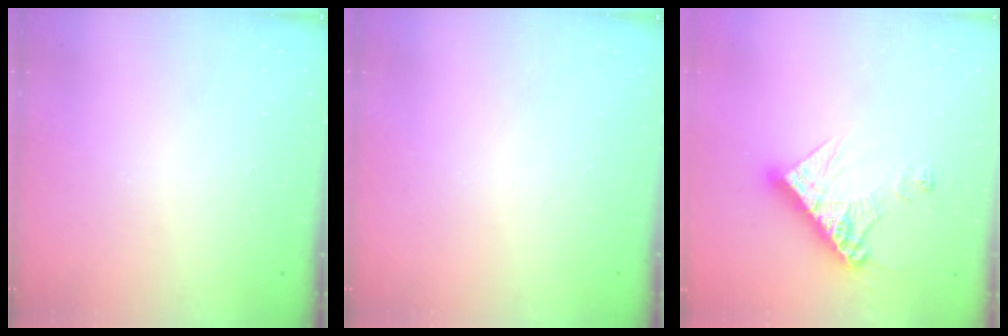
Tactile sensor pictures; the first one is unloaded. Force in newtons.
{"total": 0.0}
{"total": 13.2, "press": 13.1, "slide": 1.5}